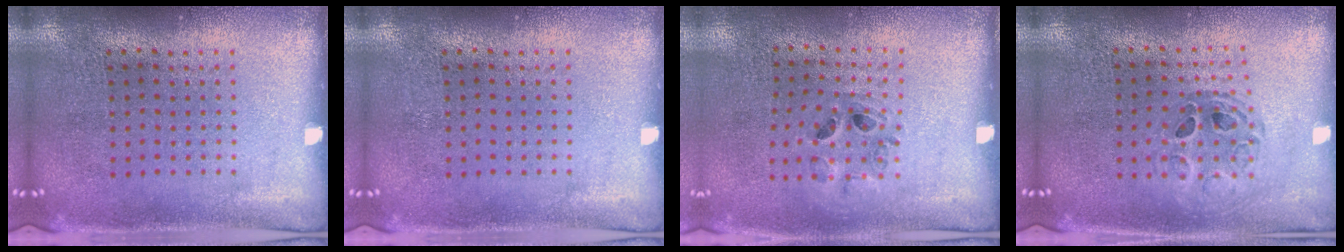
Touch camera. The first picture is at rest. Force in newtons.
{"total": 0.0}
{"total": 0.9, "press": 0.8, "slide": 0.3}
{"total": 0.8, "press": 0.7, "slide": 0.1}